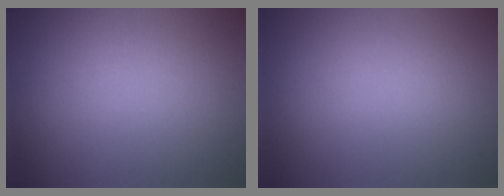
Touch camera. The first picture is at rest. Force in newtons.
{"total": 0.0}